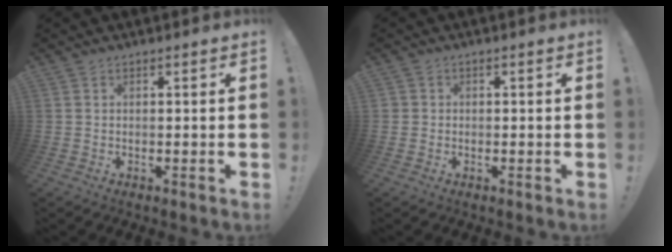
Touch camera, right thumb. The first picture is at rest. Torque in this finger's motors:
{"motor_torque": [-0.11, 0.05, 0.00, -0.16, -0.03]}